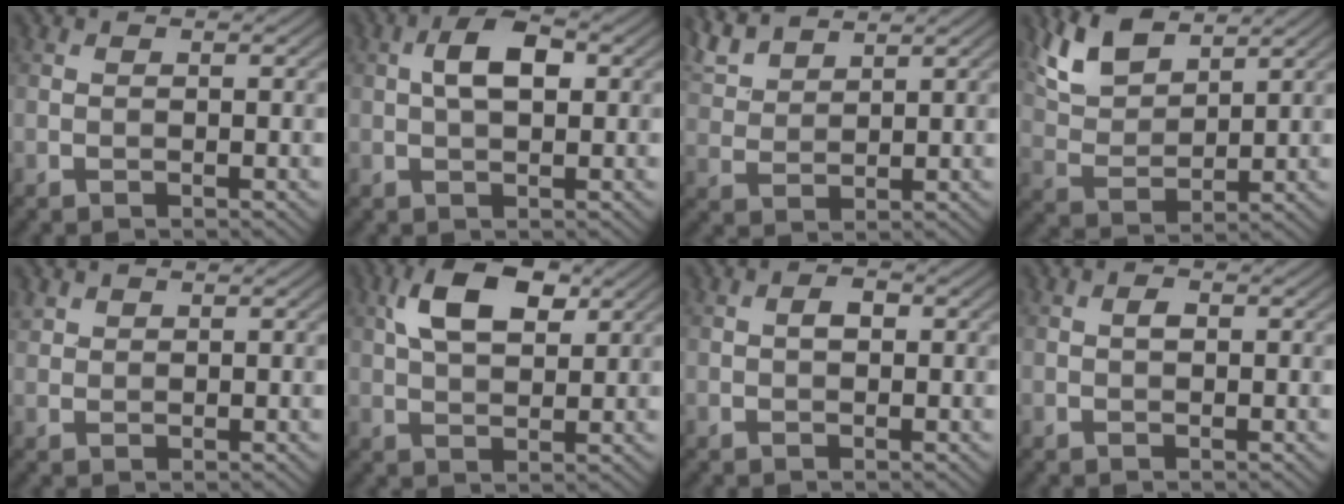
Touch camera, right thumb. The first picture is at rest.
{"total": 4.6, "force": [0.8, 2.3, 3.9], "torque": [-0.078, 0.007, 0.010]}
{"total": 5.8, "force": [4.9, 1.7, 2.6], "torque": [-0.074, 0.013, 0.104]}
{"total": 7.6, "force": [5.4, 3.1, 4.2], "torque": [-0.105, 0.004, 0.113]}
{"total": 1.5, "force": [1.2, 0.8, 0.3], "torque": [-0.010, 0.002, 0.029]}
{"total": 7.8, "force": [3.2, 4.0, 5.9], "torque": [-0.118, 0.011, 0.054]}
{"total": 1.4, "force": [0.1, 0.8, 1.1], "torque": [-0.018, 0.004, 0.000]}
{"total": 0.9, "force": [0.1, 0.5, 0.8], "torque": [-0.013, 0.003, 0.001]}